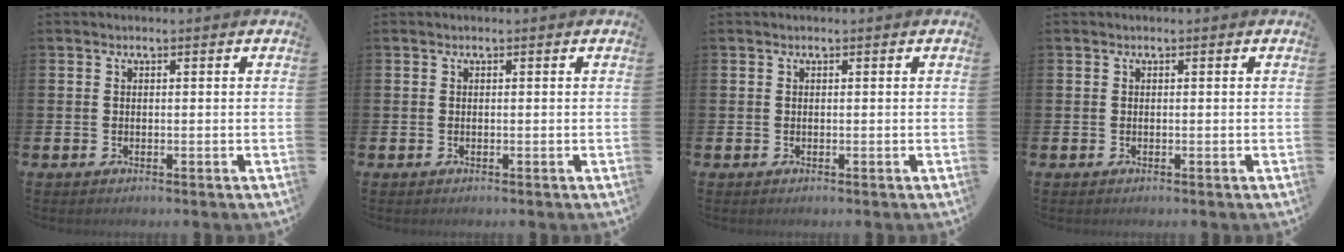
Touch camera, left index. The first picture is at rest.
{"total": 0.0}
{"total": 0.0}
{"total": 0.0}